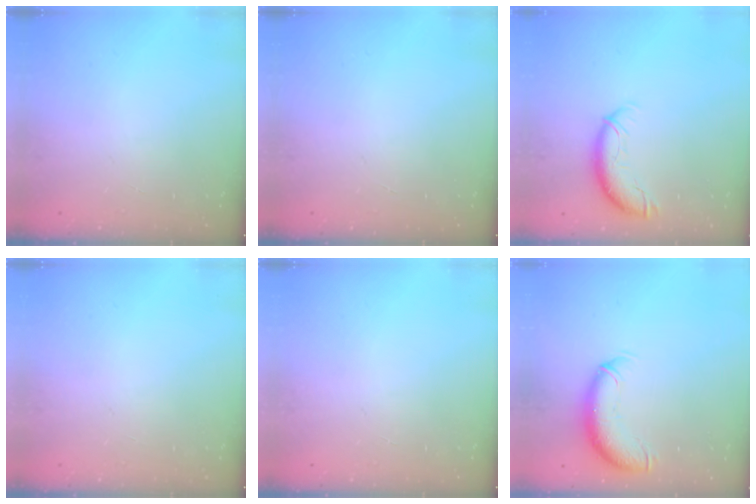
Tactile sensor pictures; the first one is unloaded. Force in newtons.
{"total": 0.0}
{"total": 9.9, "press": 9.9, "slide": 1.3}
{"total": 0.0}
{"total": 0.0}
{"total": 10.9, "press": 10.6, "slide": 2.3}